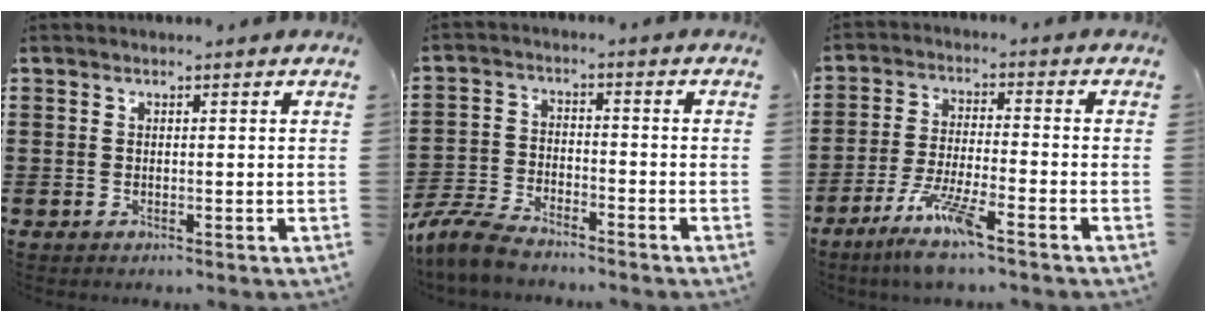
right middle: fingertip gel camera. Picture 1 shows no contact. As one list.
[{"total": 6.1, "force": [-5.7, 1.2, 2.0], "torque": [-0.063, 0.000, -0.116]}, {"total": 7.4, "force": [-5.4, 0.3, 5.0], "torque": [-0.102, -0.013, -0.102]}]